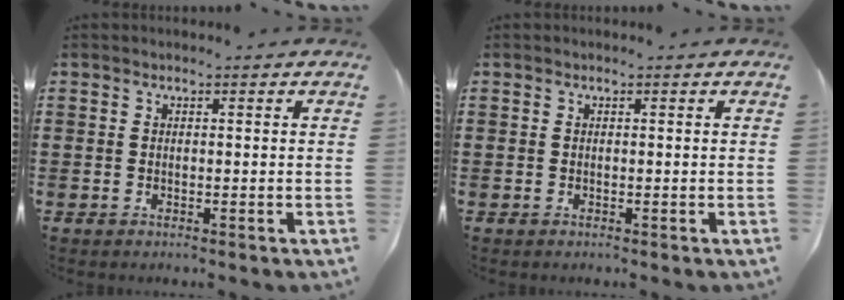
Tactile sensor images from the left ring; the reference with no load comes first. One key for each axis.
{"total": 0.0}